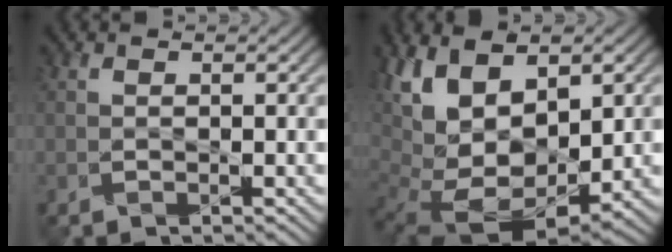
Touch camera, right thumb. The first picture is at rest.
{"total": 16.3, "force": [2.3, 9.7, 12.9], "torque": [-0.244, 0.002, 0.069]}